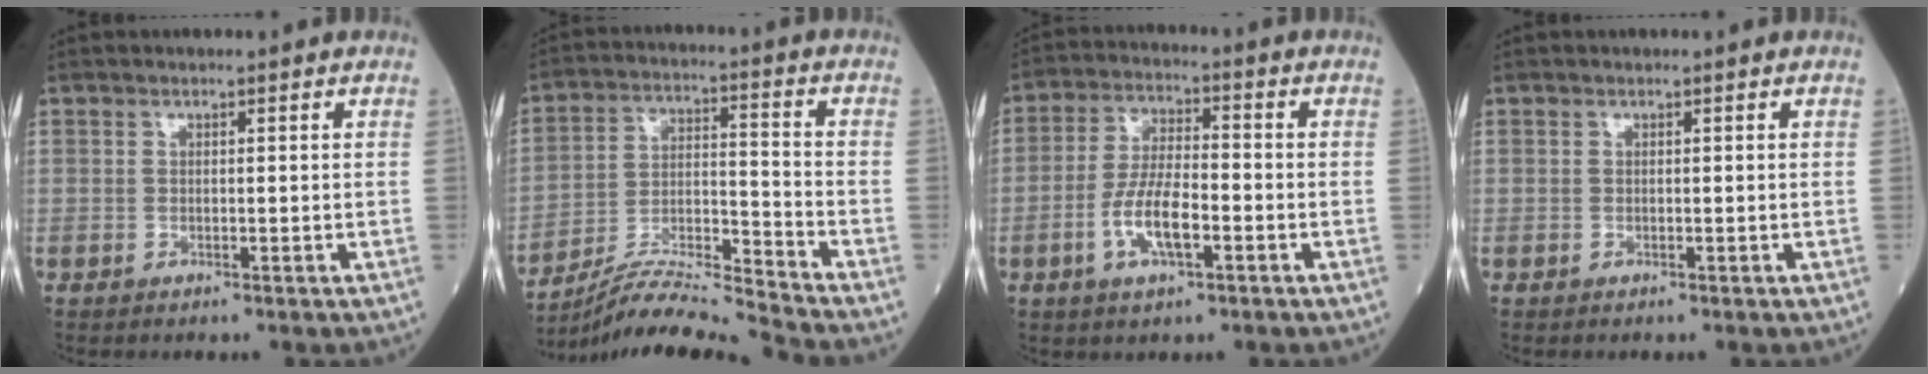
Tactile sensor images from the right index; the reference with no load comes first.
{"total": 11.9, "force": [-11.3, -2.8, 2.5], "torque": [-0.048, 0.010, -0.208]}
{"total": 8.1, "force": [-2.8, 2.5, 7.2], "torque": [-0.144, 0.003, -0.054]}
{"total": 0.0}